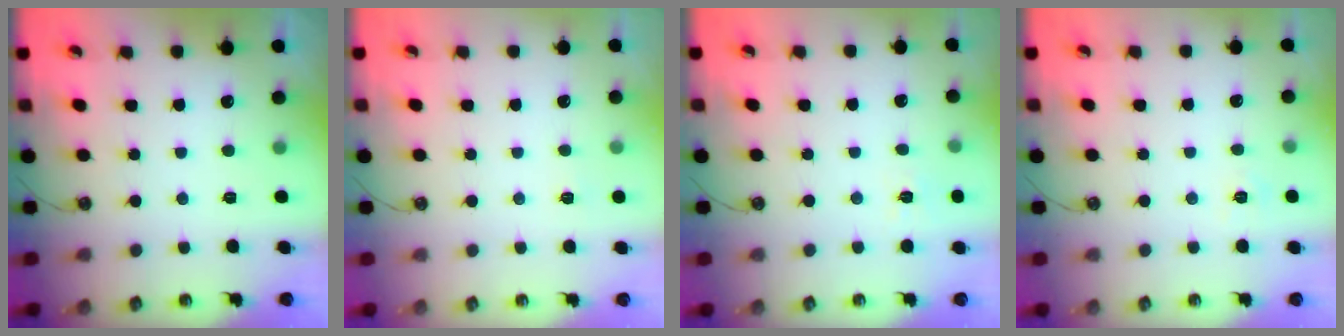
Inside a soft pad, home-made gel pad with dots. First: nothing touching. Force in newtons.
{"total": 3.5, "press": 3.5, "slide": 0.4}
{"total": 4.5, "press": 4.5, "slide": 0.6}
{"total": 4.7, "press": 4.6, "slide": 0.4}